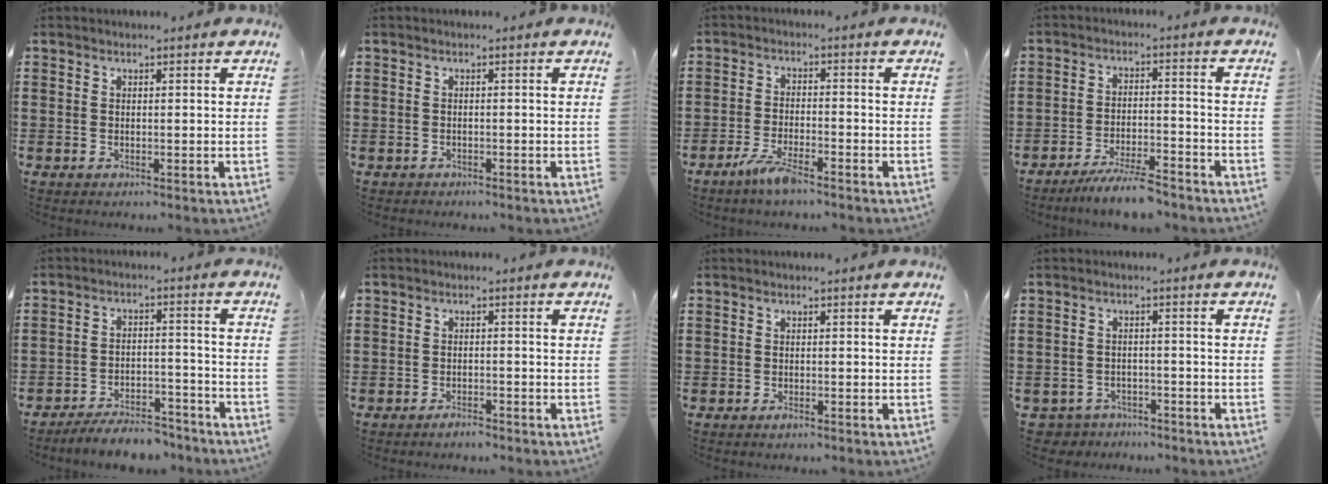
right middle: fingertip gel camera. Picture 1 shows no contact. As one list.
[{"total": 0.6, "force": [-0.6, 0.1, 0.0], "torque": [-0.003, -0.002, -0.011]}, {"total": 4.5, "force": [-3.2, 0.7, 3.1], "torque": [-0.070, -0.005, -0.062]}, {"total": 5.7, "force": [-5.2, 0.3, 2.4], "torque": [-0.044, -0.005, -0.097]}, {"total": 5.7, "force": [-5.5, 0.7, 1.5], "torque": [-0.031, 0.005, -0.107]}, {"total": 1.5, "force": [-1.4, 0.3, 0.7], "torque": [-0.017, -0.006, -0.024]}, {"total": 0.8, "force": [-0.5, 0.2, 0.6], "torque": [-0.014, -0.004, -0.007]}, {"total": 2.7, "force": [-2.6, 0.6, -0.2], "torque": [-0.008, -0.004, -0.059]}]